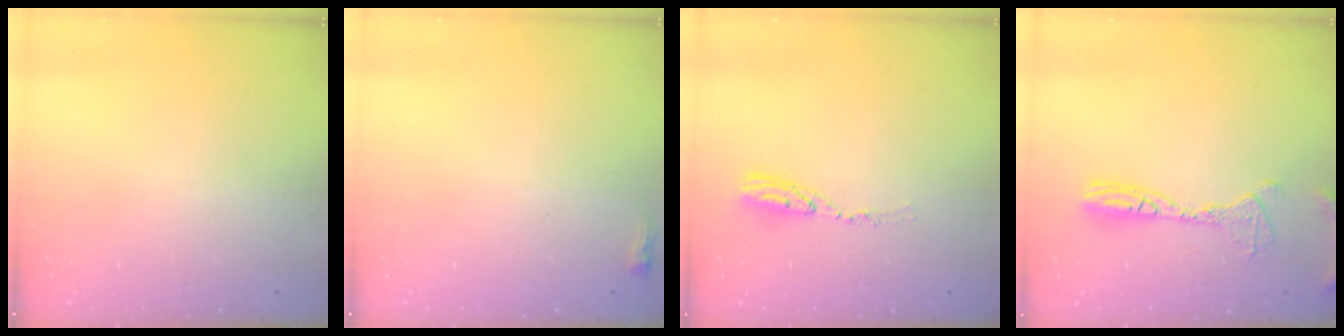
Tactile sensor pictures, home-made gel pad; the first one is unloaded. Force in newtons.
{"total": 2.2, "press": 2.2, "slide": 0.6}
{"total": 5.9, "press": 5.9, "slide": 0.5}
{"total": 14.6, "press": 12.8, "slide": 7.1}